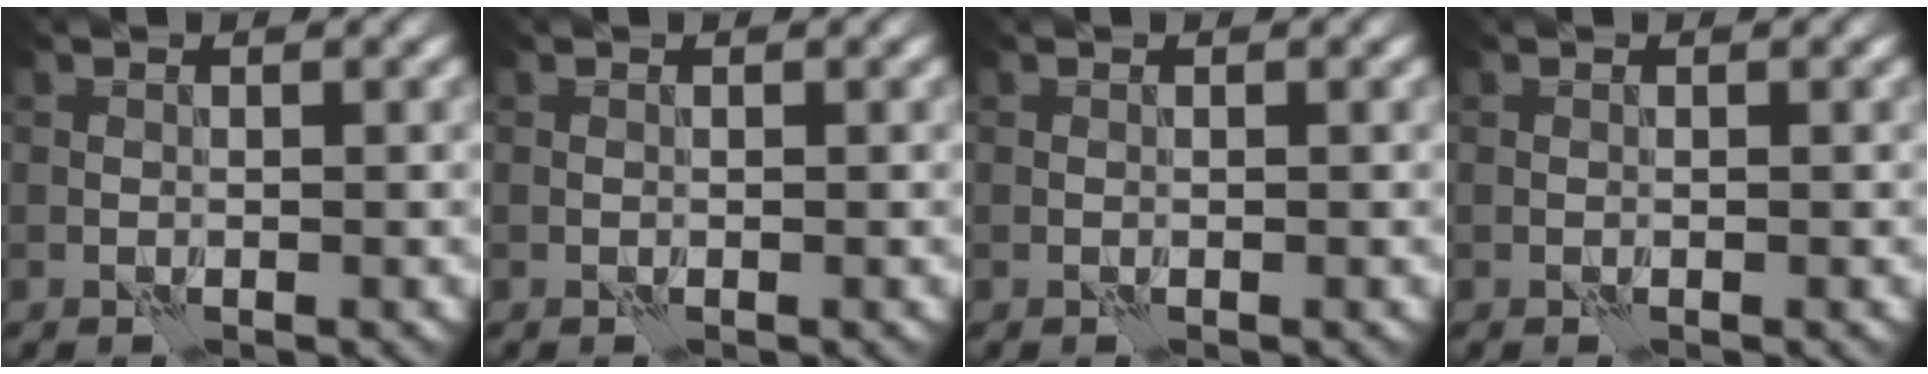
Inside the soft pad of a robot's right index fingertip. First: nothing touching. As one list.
[{"total": 0.0}, {"total": 0.0}, {"total": 0.0}]